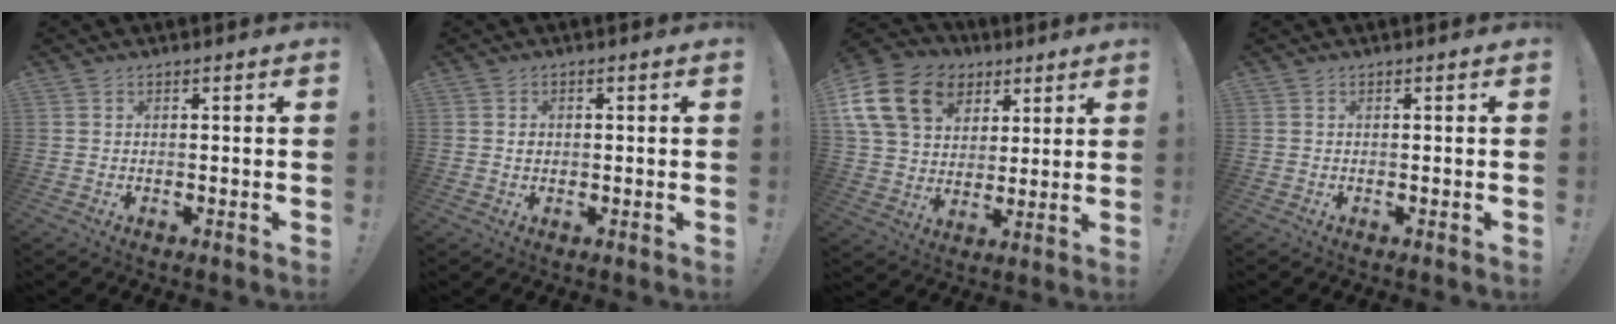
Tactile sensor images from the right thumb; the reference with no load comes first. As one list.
[{"total": 1.0, "force": [0.2, 1.0, 0.3], "torque": [0.004, -0.001, 0.001]}, {"total": 19.9, "force": [8.2, 14.7, 10.7], "torque": [-0.175, -0.030, 0.164]}, {"total": 0.0}]